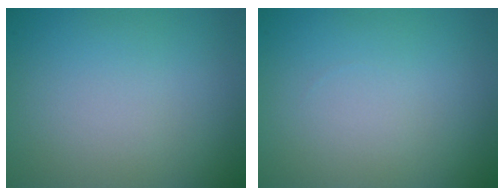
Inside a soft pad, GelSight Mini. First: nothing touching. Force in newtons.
{"total": 0.0}